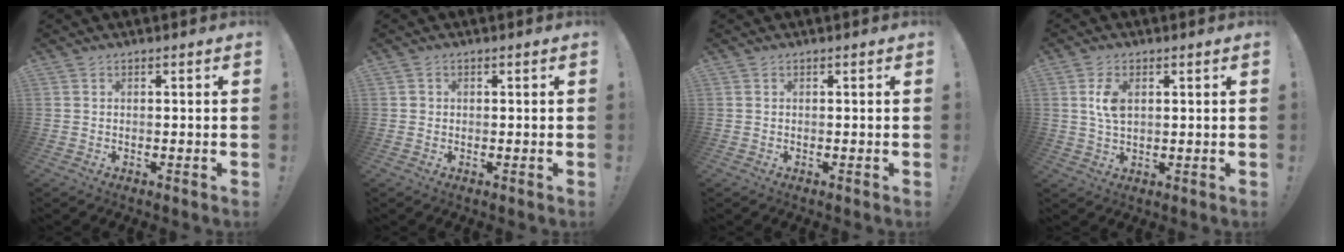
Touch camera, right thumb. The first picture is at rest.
{"total": 0.7, "force": [0.1, 0.7, 0.1], "torque": [-0.003, 0.004, 0.002]}
{"total": 0.0}
{"total": 6.0, "force": [1.7, 3.4, 4.6], "torque": [-0.075, -0.005, 0.026]}